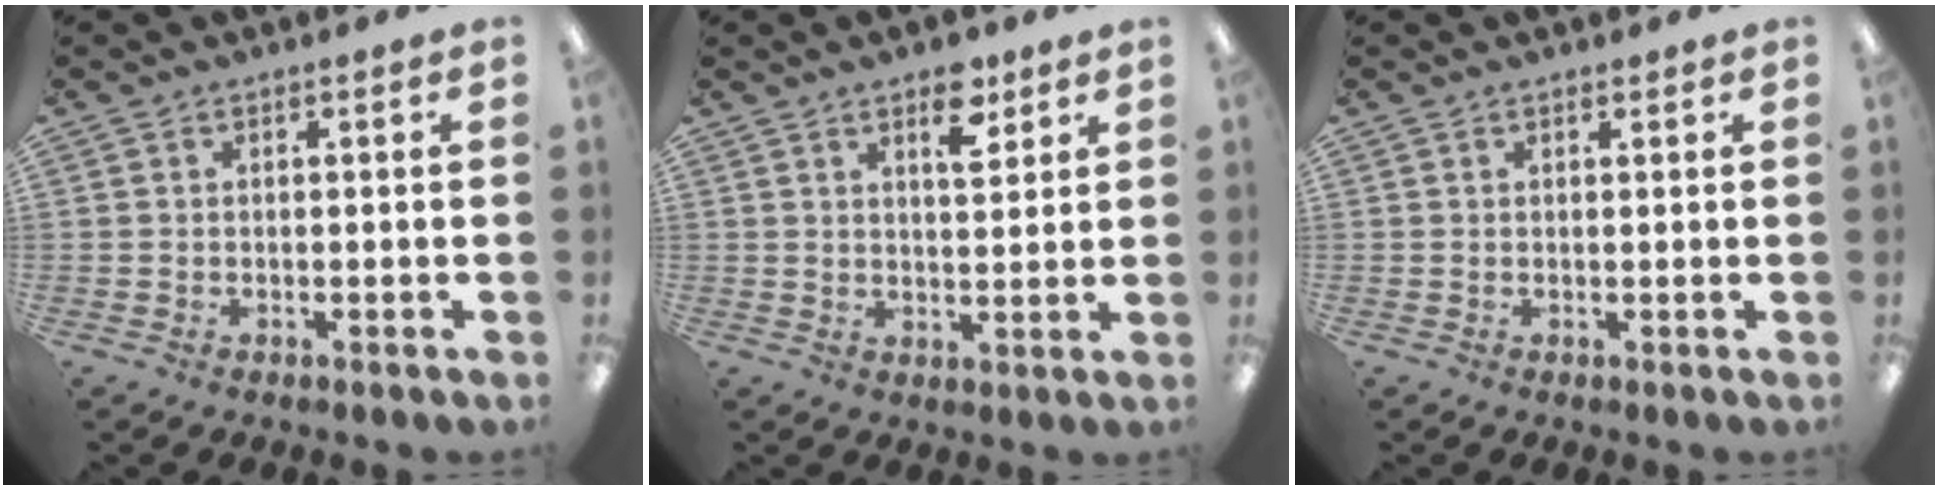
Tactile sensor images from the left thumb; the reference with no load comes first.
{"total": 7.4, "force": [4.6, 3.2, 4.8], "torque": [-0.058, -0.021, 0.073]}
{"total": 0.8, "force": [0.7, 0.2, 0.2], "torque": [0.003, -0.003, 0.011]}